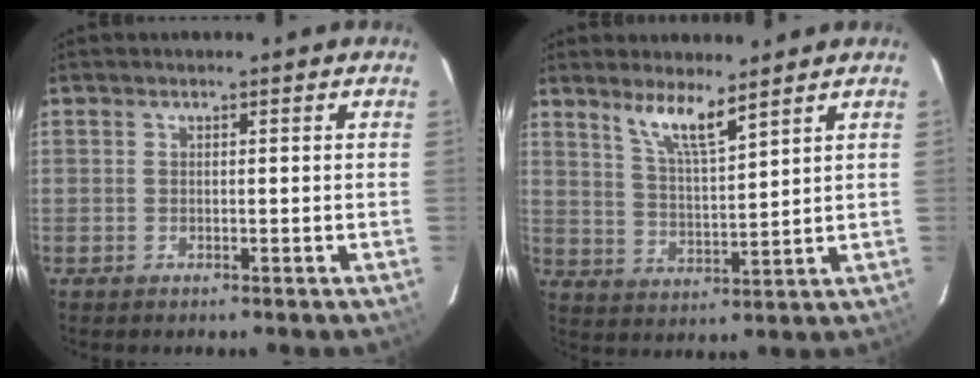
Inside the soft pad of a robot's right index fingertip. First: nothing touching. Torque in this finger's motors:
{"motor_torque": [-0.22, 0.19, 0.02, 0.02]}